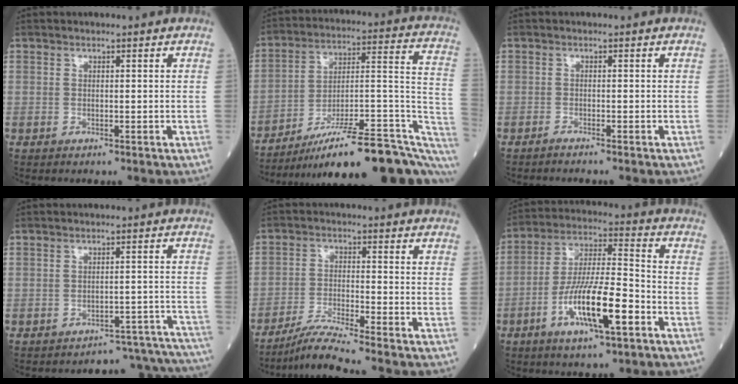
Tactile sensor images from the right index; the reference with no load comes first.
{"total": 25.8, "force": [-19.2, 3.3, 16.9], "torque": [-0.165, 0.012, -0.278]}
{"total": 1.4, "force": [-1.2, -0.4, 0.6], "torque": [-0.008, 0.003, -0.016]}
{"total": 11.9, "force": [-11.8, 1.0, -1.0], "torque": [0.042, 0.043, -0.131]}
{"total": 6.2, "force": [-5.4, -2.1, 2.2], "torque": [-0.050, -0.026, -0.102]}
{"total": 13.4, "force": [-5.4, 2.1, 12.0], "torque": [-0.228, -0.005, -0.096]}